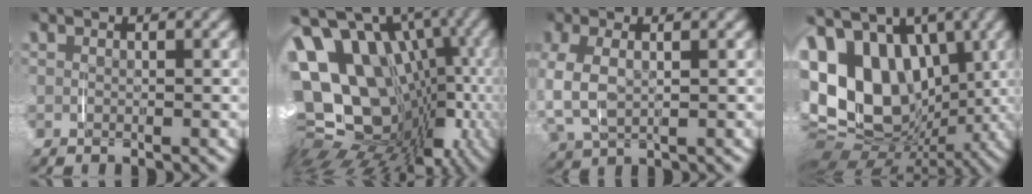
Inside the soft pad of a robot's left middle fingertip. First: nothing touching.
{"total": 25.0, "force": [-3.2, 18.5, 16.5], "torque": [-0.324, -0.072, -0.026]}
{"total": 5.3, "force": [0.4, 3.9, 3.6], "torque": [-0.111, -0.005, 0.014]}
{"total": 21.1, "force": [0.9, 16.4, 13.2], "torque": [-0.282, -0.039, 0.021]}